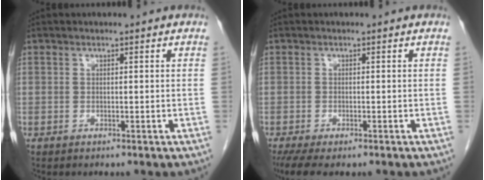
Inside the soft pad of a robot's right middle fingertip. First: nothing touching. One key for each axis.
{"total": 5.4, "fx": -3.9, "fy": 1.7, "fz": 3.4, "tx": -0.058, "ty": -0.016, "tz": -0.062}